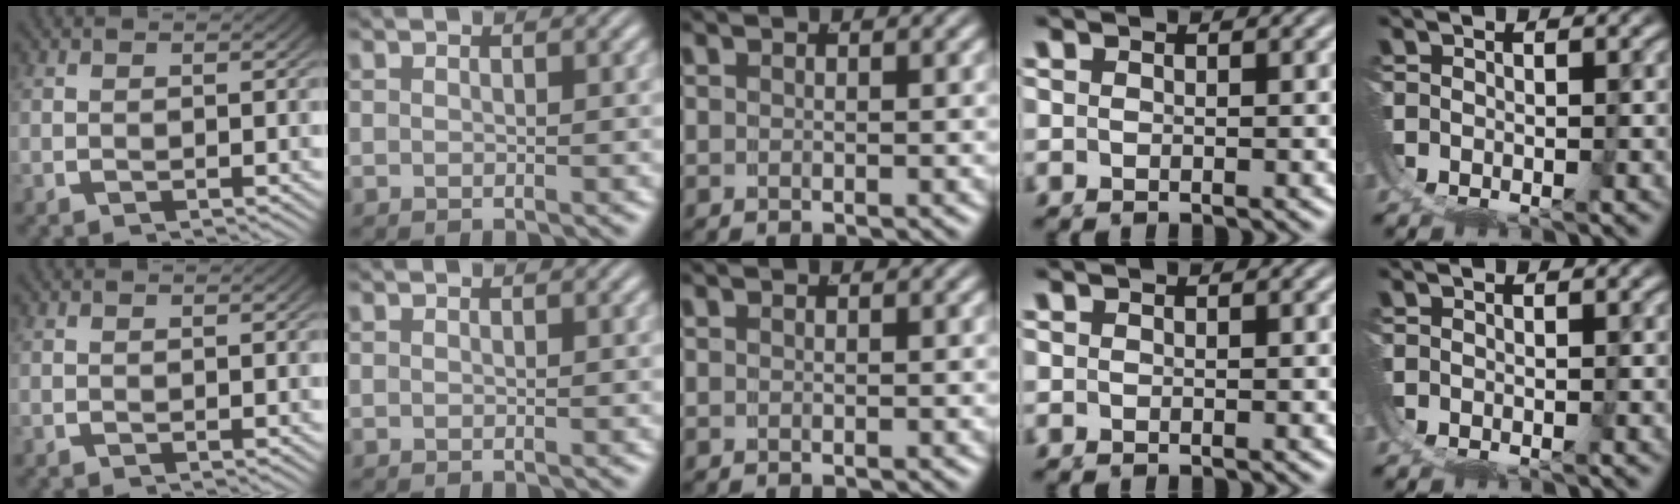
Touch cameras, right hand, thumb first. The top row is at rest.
{}